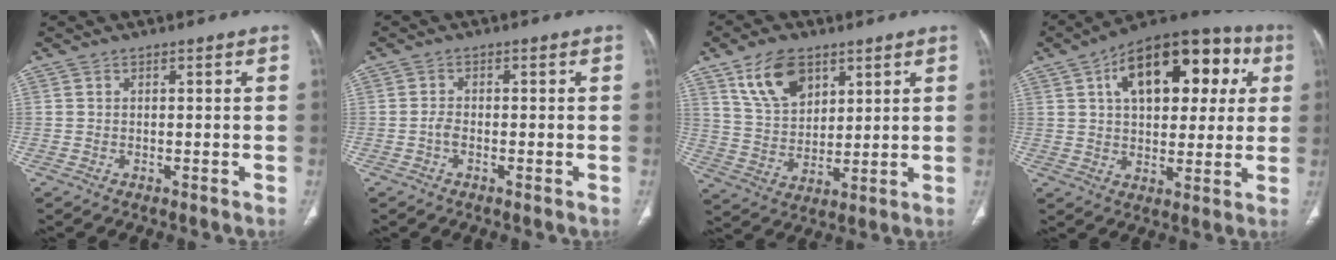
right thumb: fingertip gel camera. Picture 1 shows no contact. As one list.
[{"total": 1.6, "force": [-0.7, 0.6, 1.3], "torque": [-0.029, 0.002, -0.019]}, {"total": 11.3, "force": [6.4, 6.8, 6.5], "torque": [-0.096, -0.029, 0.126]}, {"total": 21.9, "force": [6.9, 12.1, 17.0], "torque": [-0.207, 0.022, 0.096]}]